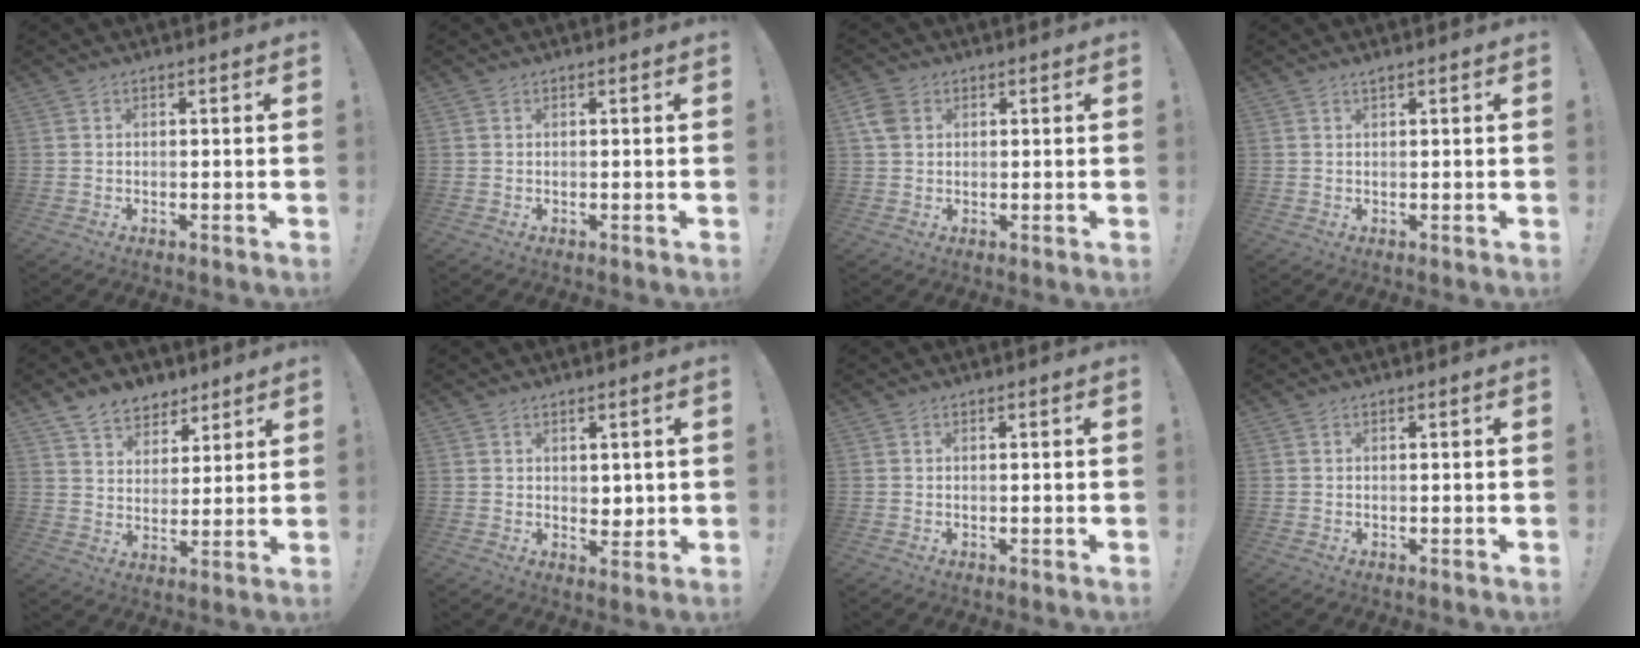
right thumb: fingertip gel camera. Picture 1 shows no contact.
{"total": 0.0}
{"total": 5.4, "force": [1.8, 4.1, 3.1], "torque": [-0.062, 0.004, 0.036]}
{"total": 0.9, "force": [0.7, -0.1, 0.5], "torque": [-0.010, 0.001, 0.013]}
{"total": 9.2, "force": [6.8, 5.7, 2.3], "torque": [-0.042, -0.044, 0.134]}
{"total": 3.7, "force": [1.5, 3.1, 1.3], "torque": [-0.002, -0.015, 0.024]}
{"total": 0.0}
{"total": 0.0}